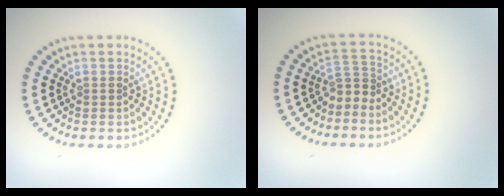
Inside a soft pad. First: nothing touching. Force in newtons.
{"total": 1.9, "press": 1.2, "slide": 1.5}